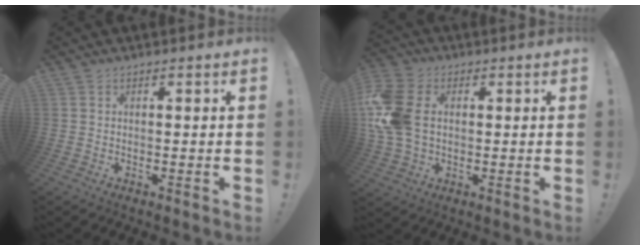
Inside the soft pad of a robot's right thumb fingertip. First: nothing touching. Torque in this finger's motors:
{"motor_torque": [1.60, 1.61, 0.22, 0.10, 0.38]}